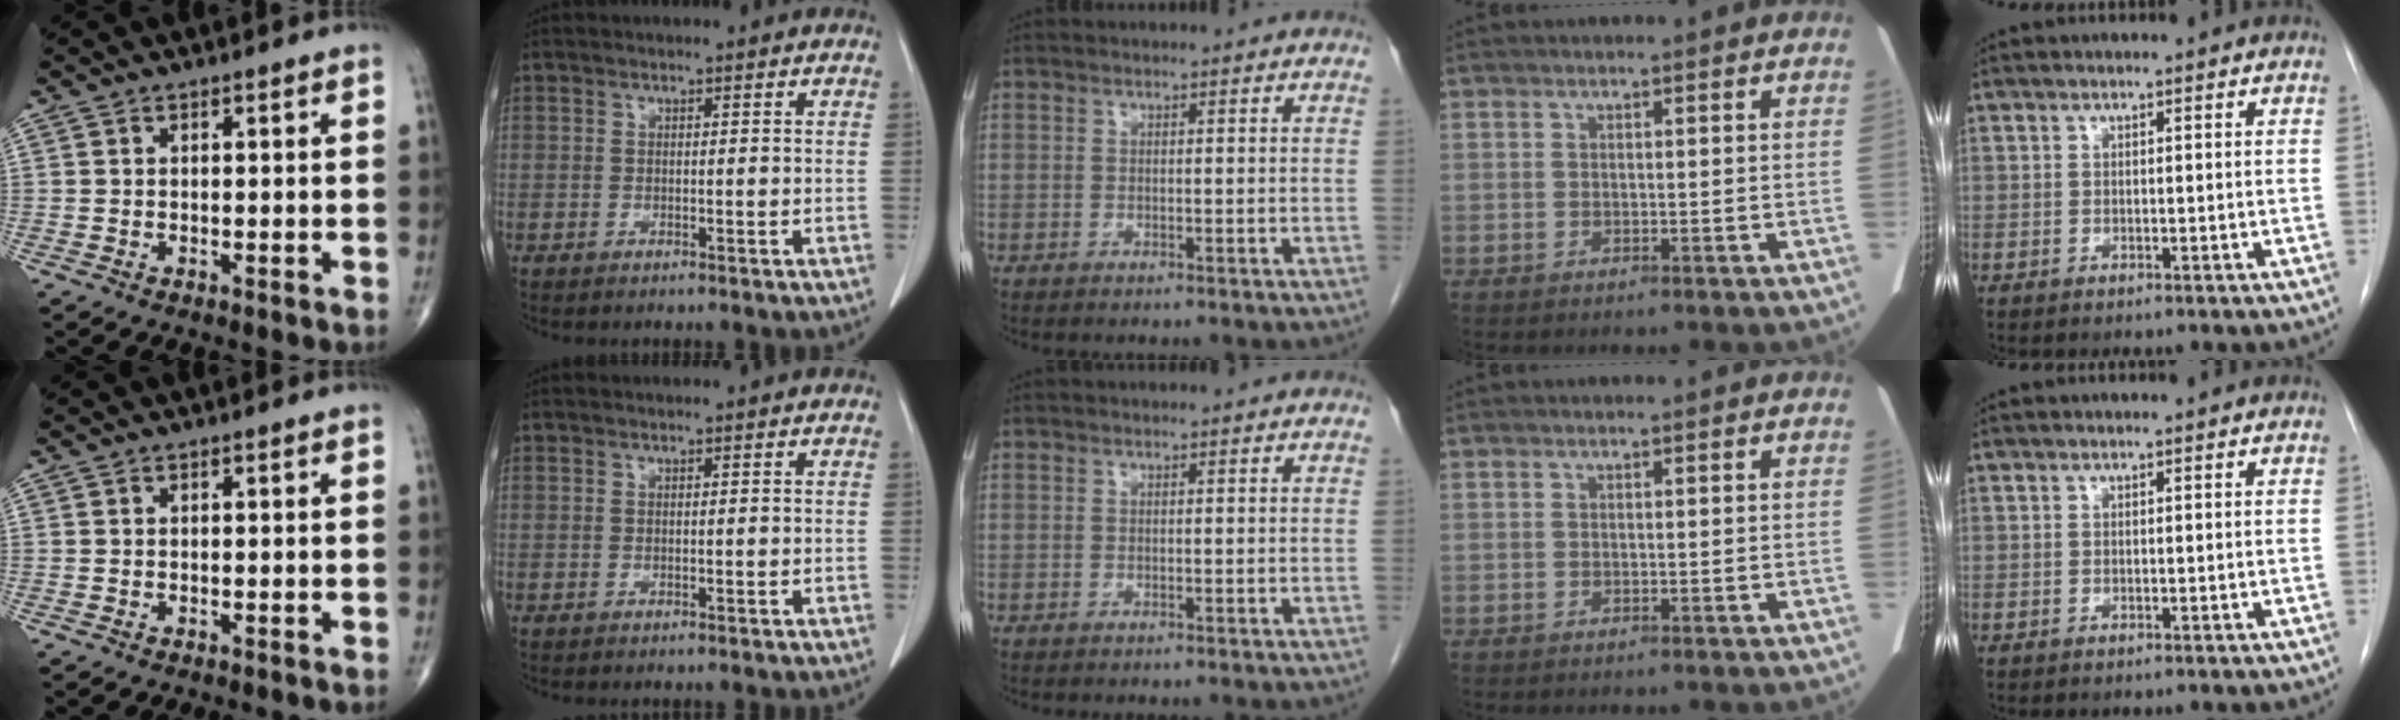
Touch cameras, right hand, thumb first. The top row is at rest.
{}